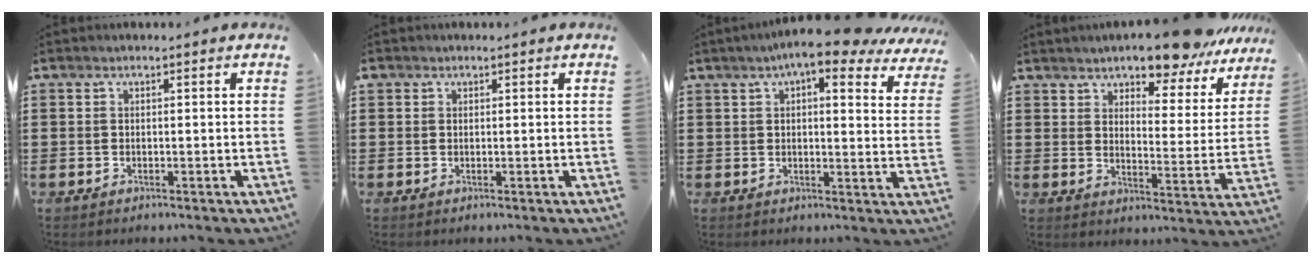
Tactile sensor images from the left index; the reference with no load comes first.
{"total": 0.7, "force": [0.4, 0.6, 0.1], "torque": [-0.005, 0.005, 0.007]}
{"total": 7.7, "force": [5.9, 1.2, 4.8], "torque": [-0.085, -0.018, 0.101]}
{"total": 7.8, "force": [7.4, 0.4, 2.2], "torque": [-0.050, -0.054, 0.129]}